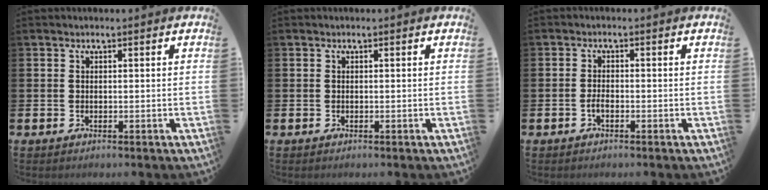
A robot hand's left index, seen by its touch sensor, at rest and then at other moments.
{"total": 0.0}
{"total": 1.3, "force": [-0.7, 0.5, 0.9], "torque": [-0.025, 0.003, -0.012]}